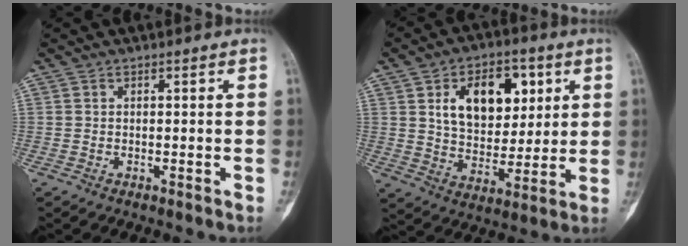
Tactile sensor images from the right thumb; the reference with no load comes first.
{"total": 15.6, "force": [5.2, 10.1, 10.7], "torque": [-0.119, -0.014, 0.093]}